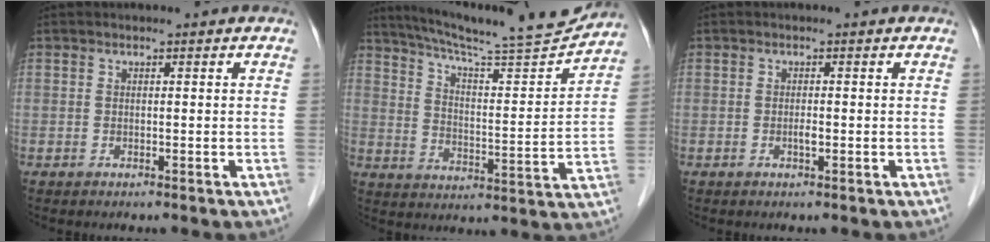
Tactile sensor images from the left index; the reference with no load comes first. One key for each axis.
{"total": 16.6, "fx": 15.6, "fy": -0.4, "fz": 5.8, "tx": -0.099, "ty": -0.040, "tz": 0.228}
{"total": 1.2, "fx": -1.0, "fy": 0.1, "fz": 0.6, "tx": -0.014, "ty": -0.006, "tz": -0.015}